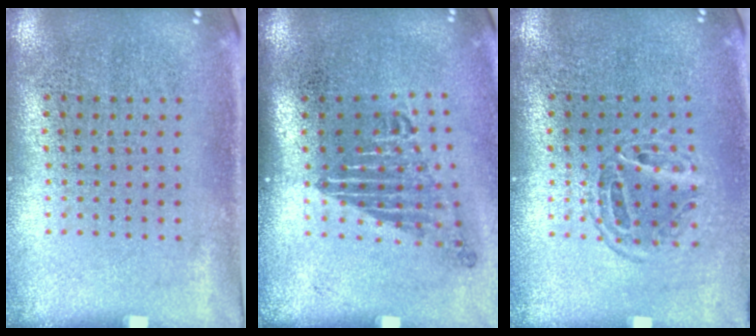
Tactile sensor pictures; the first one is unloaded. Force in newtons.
{"total": 1.7, "press": 1.2, "slide": 1.3}
{"total": 1.4, "press": 1.1, "slide": 0.8}